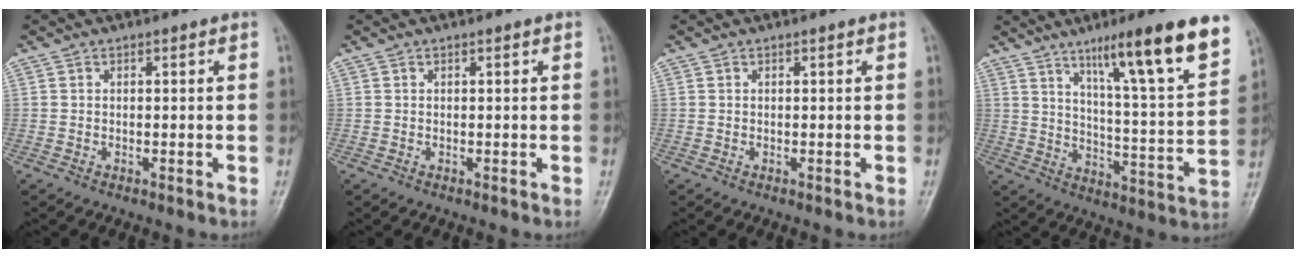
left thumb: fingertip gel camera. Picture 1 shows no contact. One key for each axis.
{"total": 0.0}
{"total": 0.0}
{"total": 19.1, "fx": 11.6, "fy": 2.0, "fz": 15.0, "tx": -0.205, "ty": -0.054, "tz": 0.179}